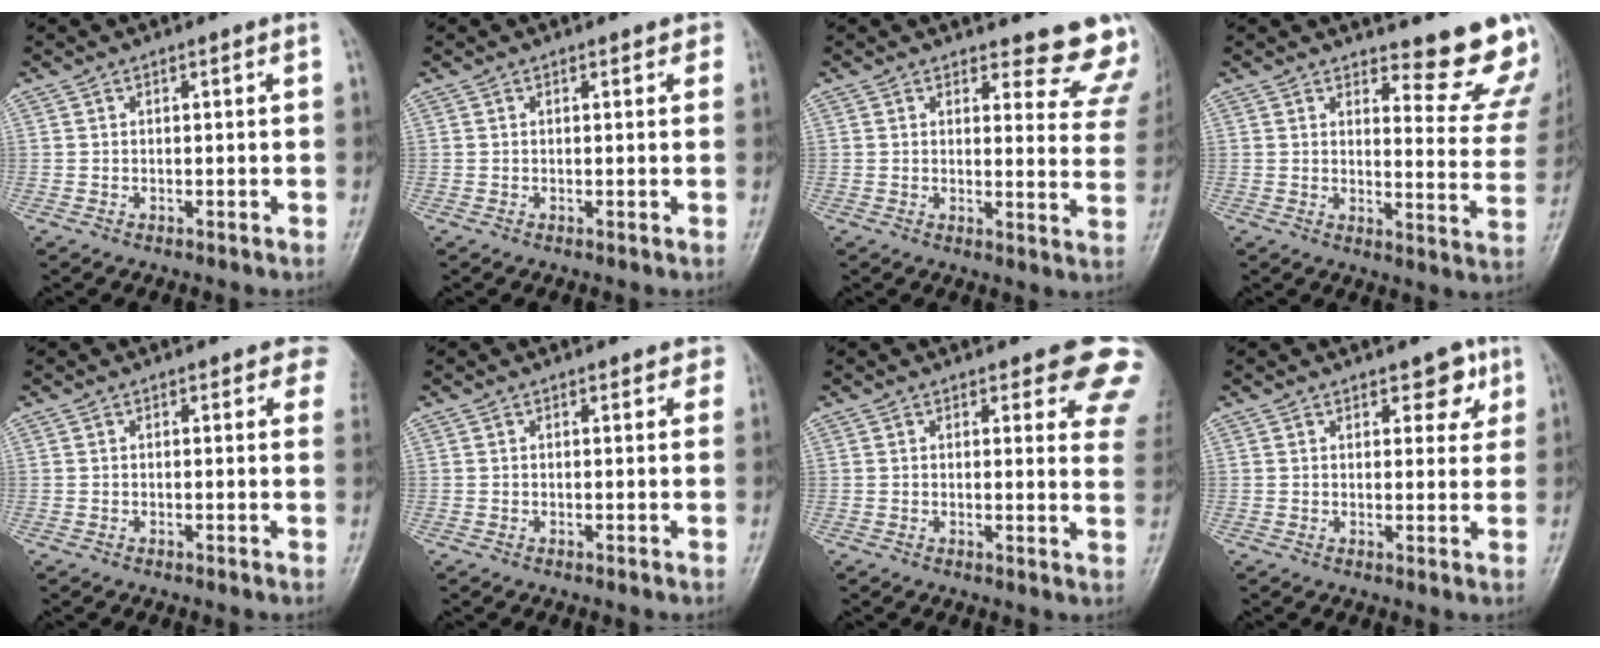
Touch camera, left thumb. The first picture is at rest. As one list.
[{"total": 1.6, "force": [0.9, 0.9, 1.0], "torque": [0.002, 0.000, 0.006]}, {"total": 12.8, "force": [12.2, 3.3, 1.9], "torque": [0.028, -0.120, 0.106]}, {"total": 14.1, "force": [12.6, 3.6, 5.1], "torque": [-0.016, -0.126, 0.134]}, {"total": 3.3, "force": [2.0, 1.7, 2.0], "torque": [0.010, -0.003, 0.008]}, {"total": 2.0, "force": [1.2, 1.1, 1.2], "torque": [0.005, -0.001, 0.009]}, {"total": 9.8, "force": [6.8, 3.5, 6.1], "torque": [-0.025, -0.033, 0.059]}, {"total": 4.7, "force": [2.6, 2.7, 2.8], "torque": [-0.006, -0.011, 0.029]}]